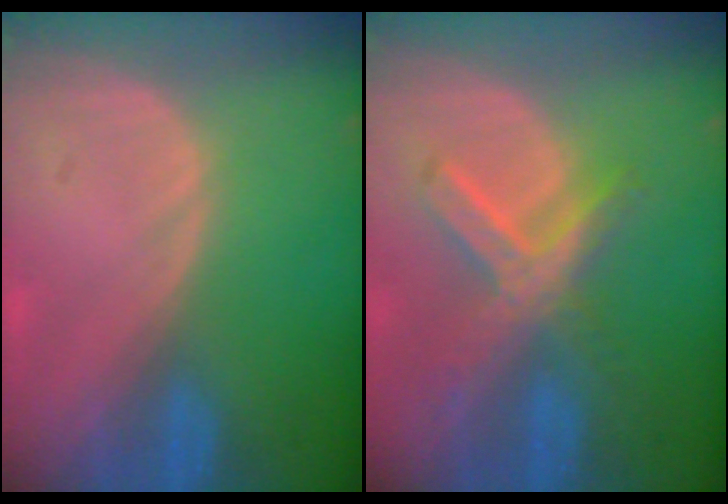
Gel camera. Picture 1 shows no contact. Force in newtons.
{"total": 7.2, "press": 6.3, "slide": 3.5}